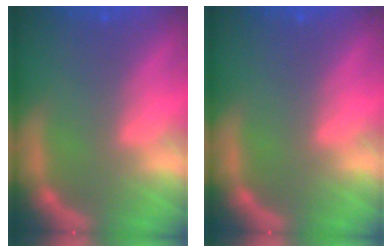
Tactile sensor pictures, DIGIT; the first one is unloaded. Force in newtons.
{"total": 0.0}